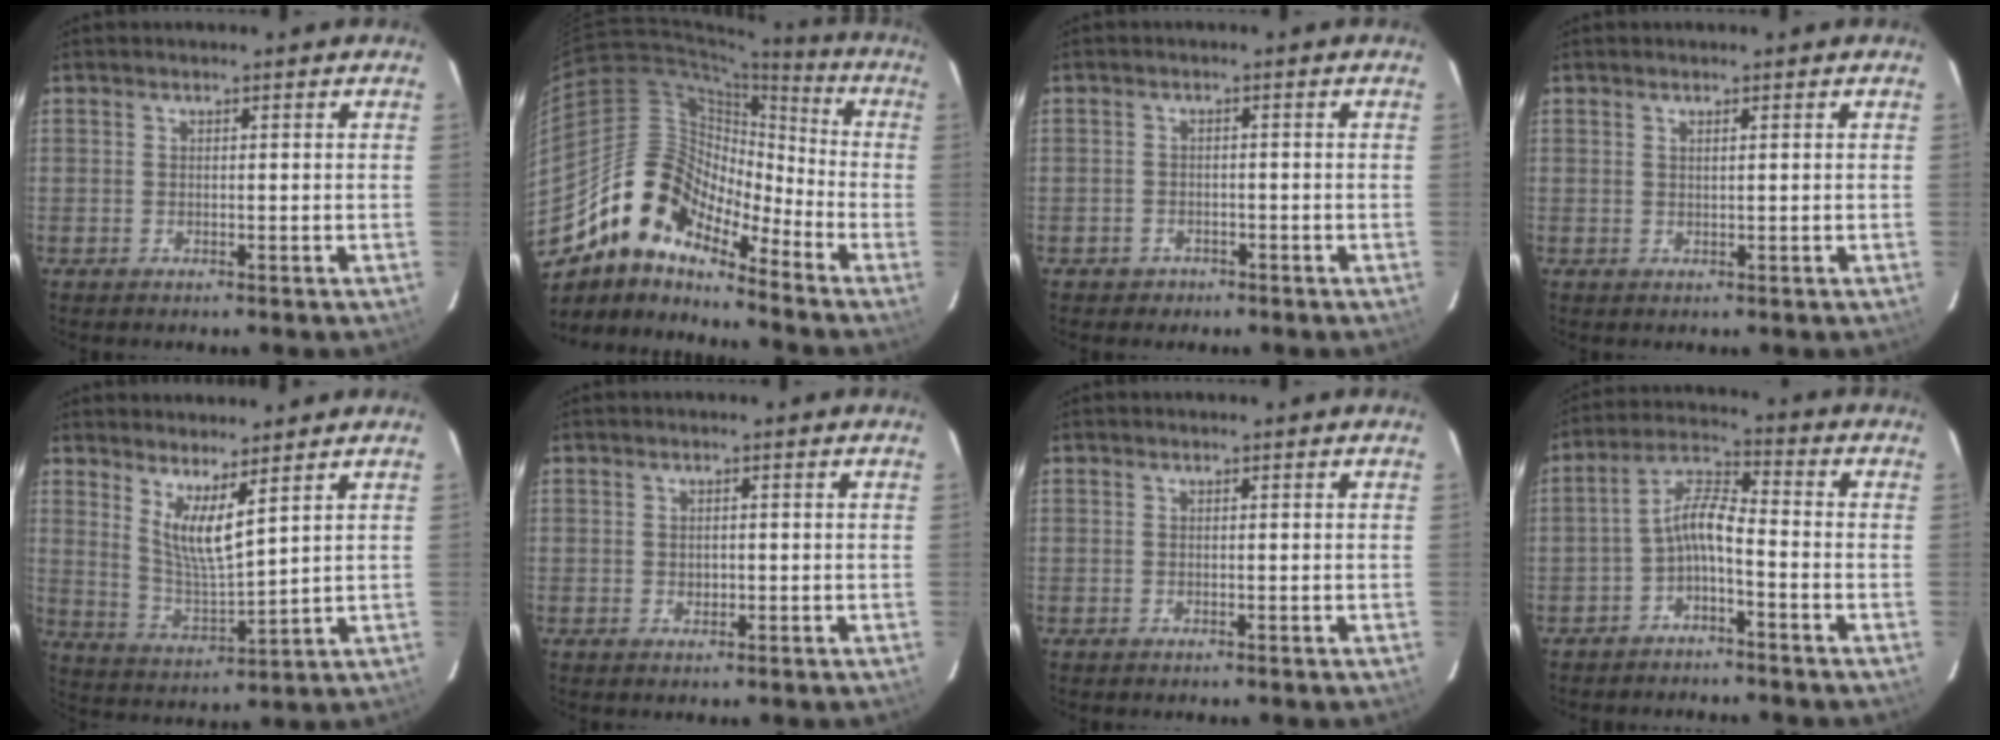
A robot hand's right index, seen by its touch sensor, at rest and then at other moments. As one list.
[{"total": 15.1, "force": [-11.3, 6.3, 7.9], "torque": [-0.133, 0.009, -0.226]}, {"total": 3.0, "force": [-1.8, 2.3, 0.3], "torque": [-0.015, 0.007, -0.025]}, {"total": 0.7, "force": [0.4, -0.1, 0.6], "torque": [-0.010, 0.002, 0.008]}, {"total": 7.8, "force": [4.9, 1.0, 5.9], "torque": [-0.109, -0.018, 0.098]}, {"total": 2.5, "force": [-0.2, 1.9, 1.6], "torque": [-0.026, 0.003, -0.002]}, {"total": 0.0}, {"total": 5.8, "force": [-3.1, 1.4, 4.7], "torque": [-0.112, 0.019, -0.060]}]